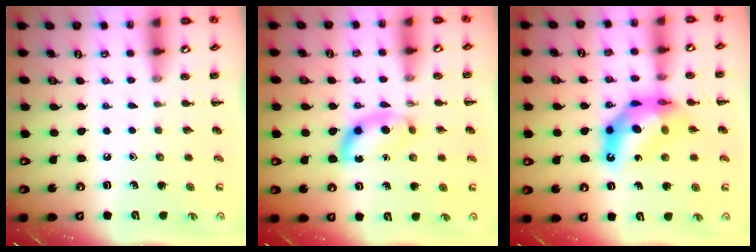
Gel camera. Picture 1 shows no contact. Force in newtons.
{"total": 7.9, "press": 7.9, "slide": 0.5}
{"total": 13.0, "press": 12.5, "slide": 3.8}